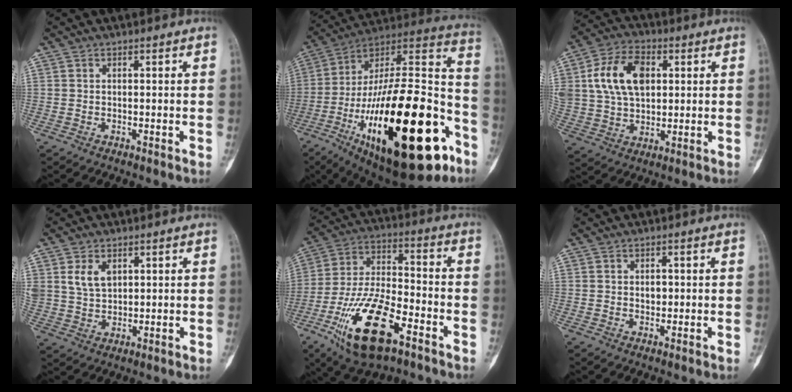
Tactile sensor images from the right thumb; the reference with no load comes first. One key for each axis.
{"total": 41.8, "fx": -16.7, "fy": 16.0, "fz": 34.8, "tx": -0.528, "ty": 0.058, "tz": -0.258}
{"total": 14.0, "fx": 3.5, "fy": 9.2, "fz": 10.0, "tx": -0.170, "ty": 0.007, "tz": 0.065}
{"total": 5.6, "fx": 2.4, "fy": 3.7, "fz": 3.5, "tx": -0.054, "ty": -0.011, "tz": 0.053}
{"total": 19.0, "fx": -9.4, "fy": 8.0, "fz": 14.5, "tx": -0.273, "ty": 0.048, "tz": -0.166}
{"total": 1.8, "fx": 0.2, "fy": 1.3, "fz": 1.2, "tx": -0.011, "ty": 0.001, "tz": 0.003}